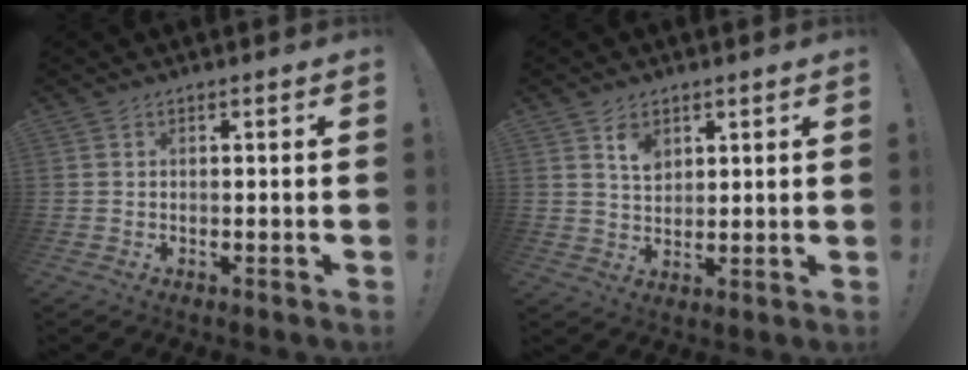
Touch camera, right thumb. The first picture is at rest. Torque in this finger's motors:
{"motor_torque": [0.77, 1.19, 0.22, -0.51, 0.00]}